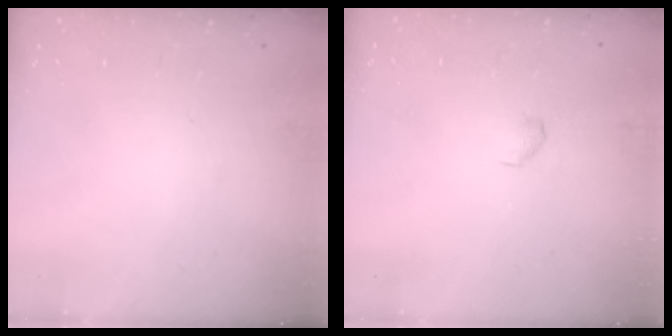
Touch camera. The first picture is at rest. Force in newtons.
{"total": 2.9, "press": 2.9, "slide": 0.5}